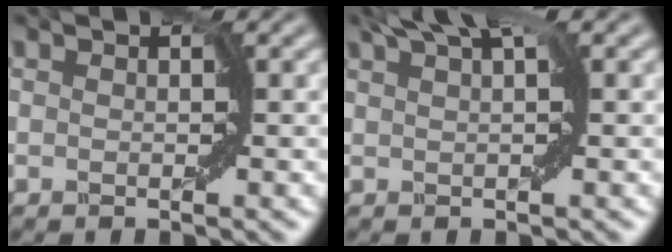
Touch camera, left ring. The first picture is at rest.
{"total": 2.4, "force": [1.5, 0.1, 1.8], "torque": [-0.033, 0.006, 0.022]}